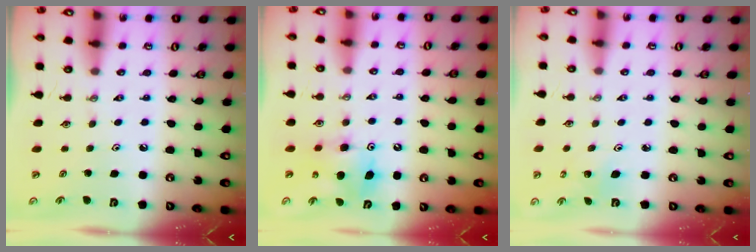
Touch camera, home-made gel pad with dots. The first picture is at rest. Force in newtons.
{"total": 7.6, "press": 7.6, "slide": 0.5}
{"total": 2.7, "press": 2.7, "slide": 0.2}